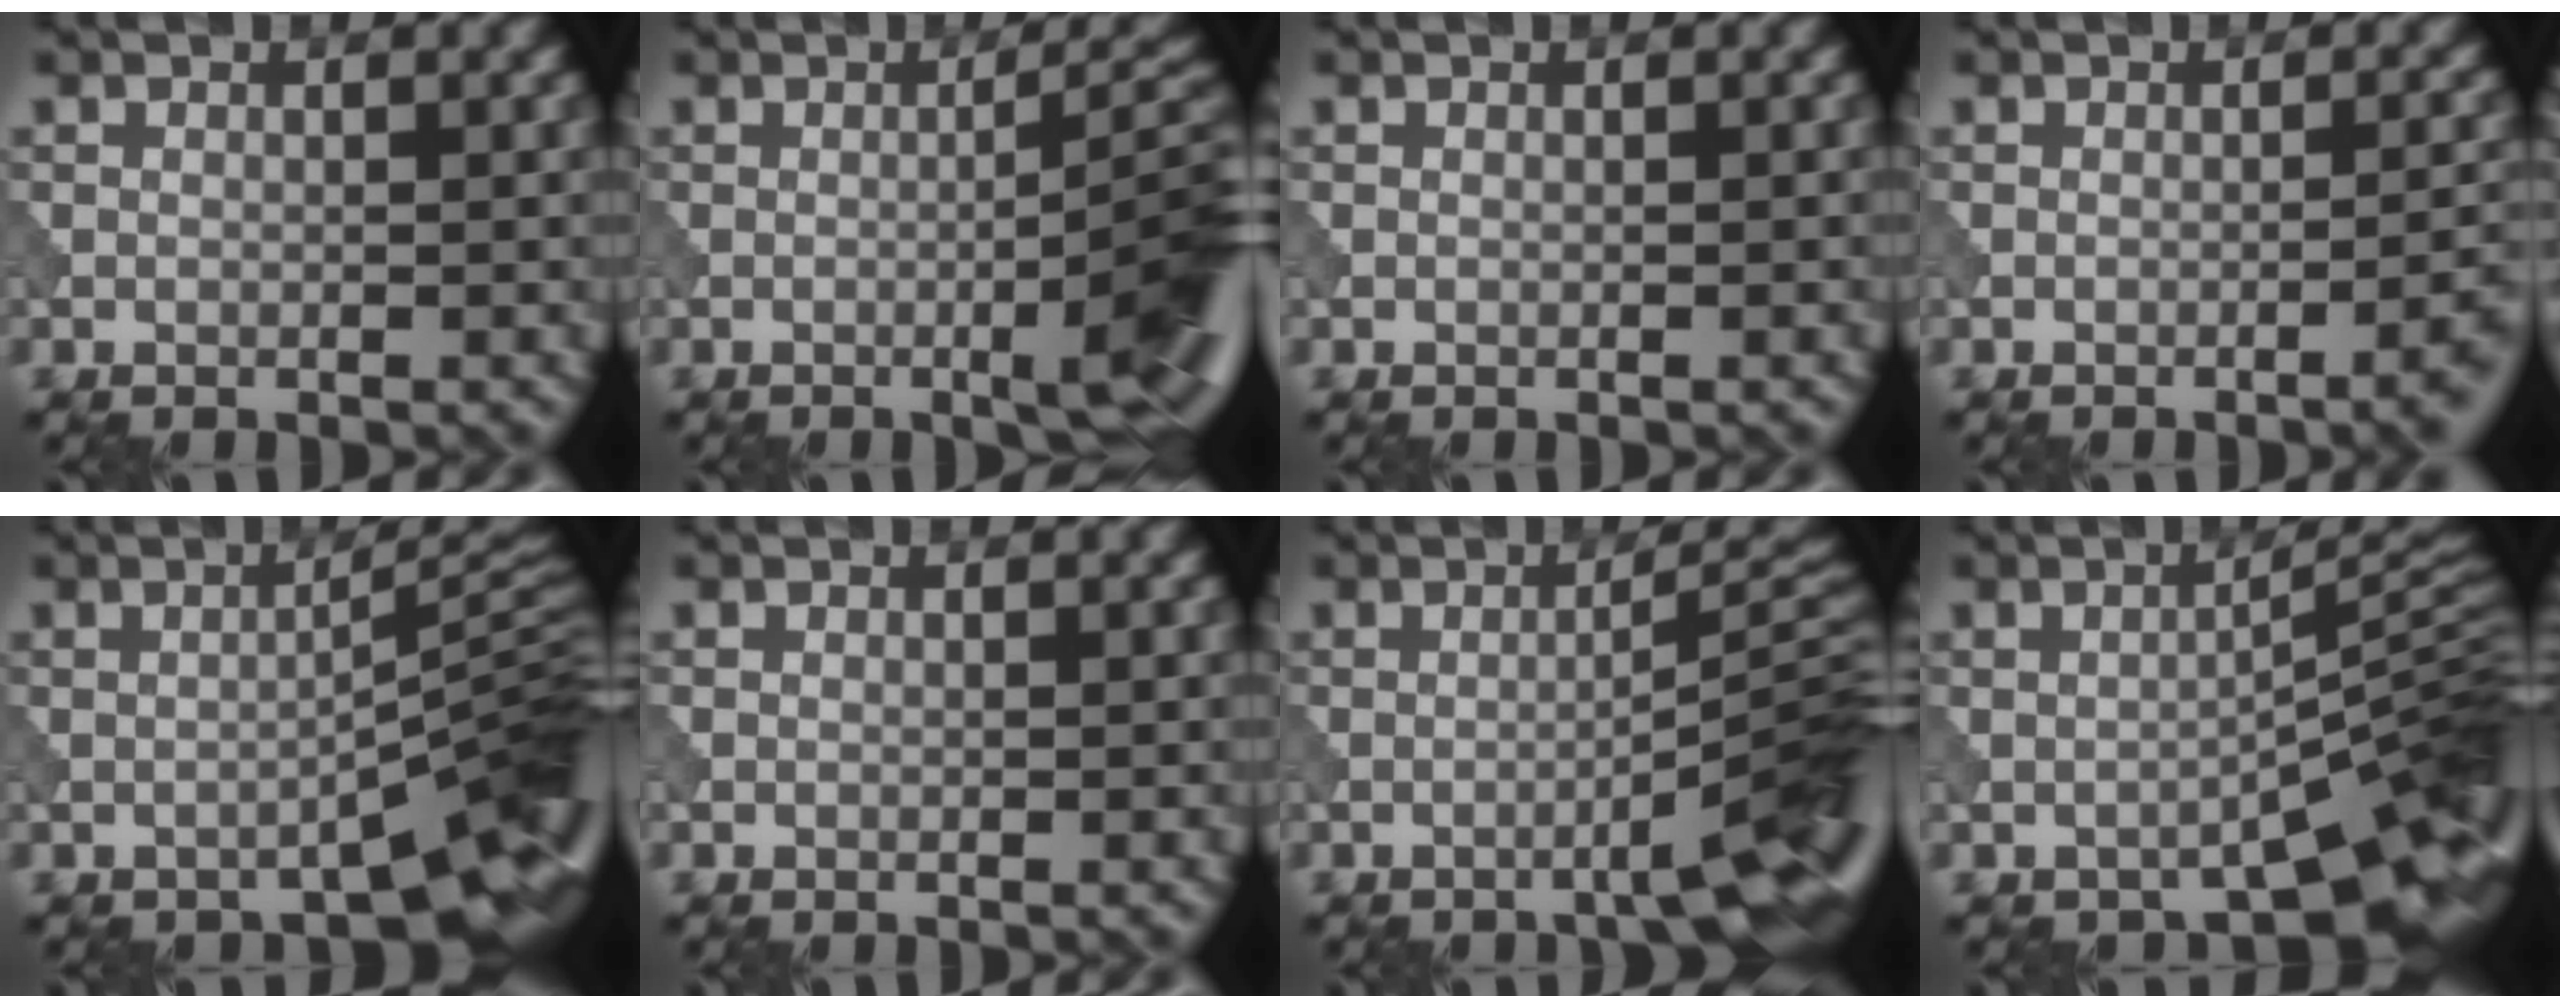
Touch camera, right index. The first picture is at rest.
{"total": 8.7, "force": [-2.0, 1.9, 8.2], "torque": [-0.100, 0.004, -0.025]}
{"total": 0.0}
{"total": 3.0, "force": [-1.4, 0.8, 2.5], "torque": [-0.023, 0.010, -0.026]}
{"total": 8.0, "force": [-4.6, 1.7, 6.3], "torque": [-0.076, 0.002, -0.070]}
{"total": 0.0}
{"total": 7.9, "force": [-3.7, 1.4, 6.8], "torque": [-0.077, 0.018, -0.052]}
{"total": 11.3, "force": [-6.6, 3.6, 8.5], "torque": [-0.103, -0.012, -0.090]}